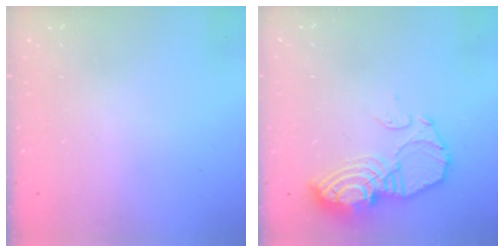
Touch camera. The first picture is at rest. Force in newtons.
{"total": 12.9, "press": 12.8, "slide": 1.0}